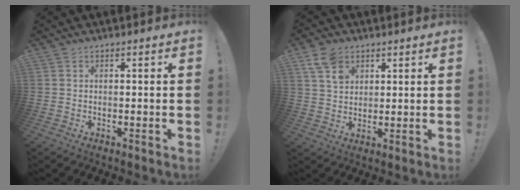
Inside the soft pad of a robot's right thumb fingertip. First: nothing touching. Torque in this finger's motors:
{"motor_torque": [0.21, 1.32, 0.21, 0.38, -0.04]}